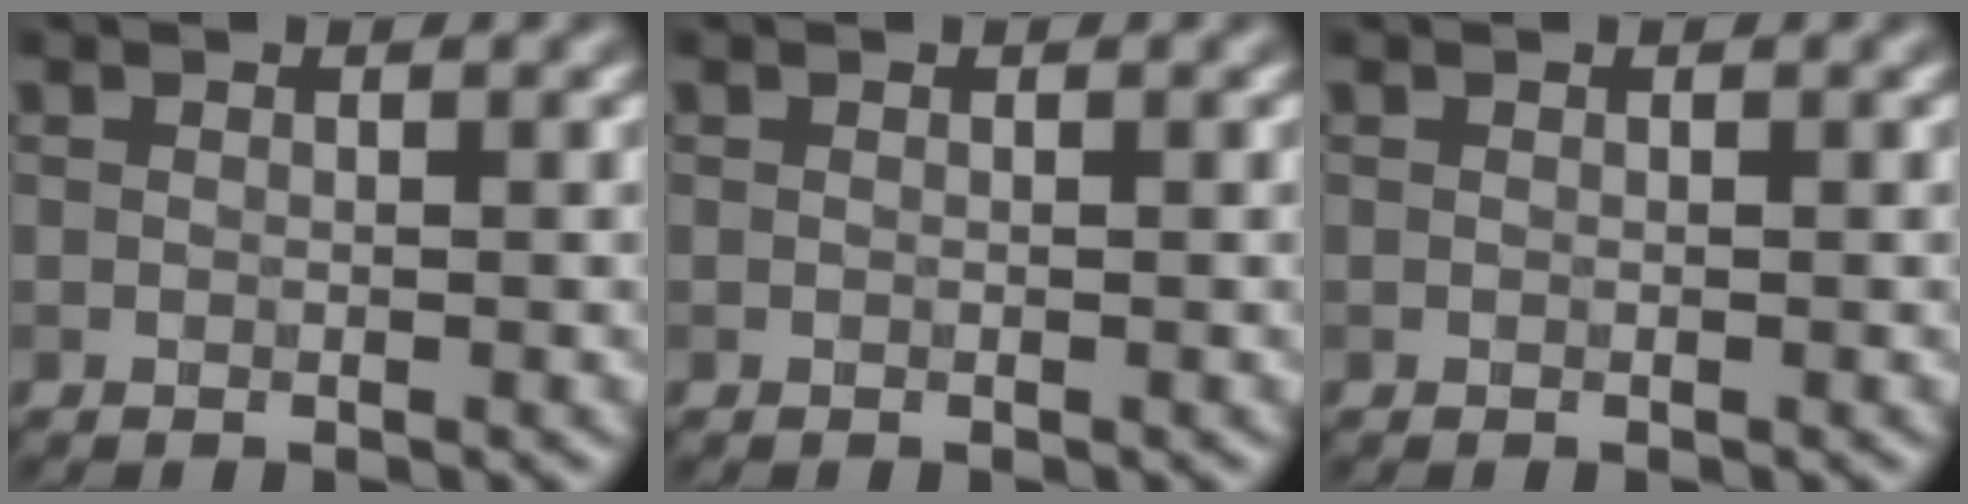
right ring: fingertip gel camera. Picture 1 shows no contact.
{"total": 0.0}
{"total": 0.0}